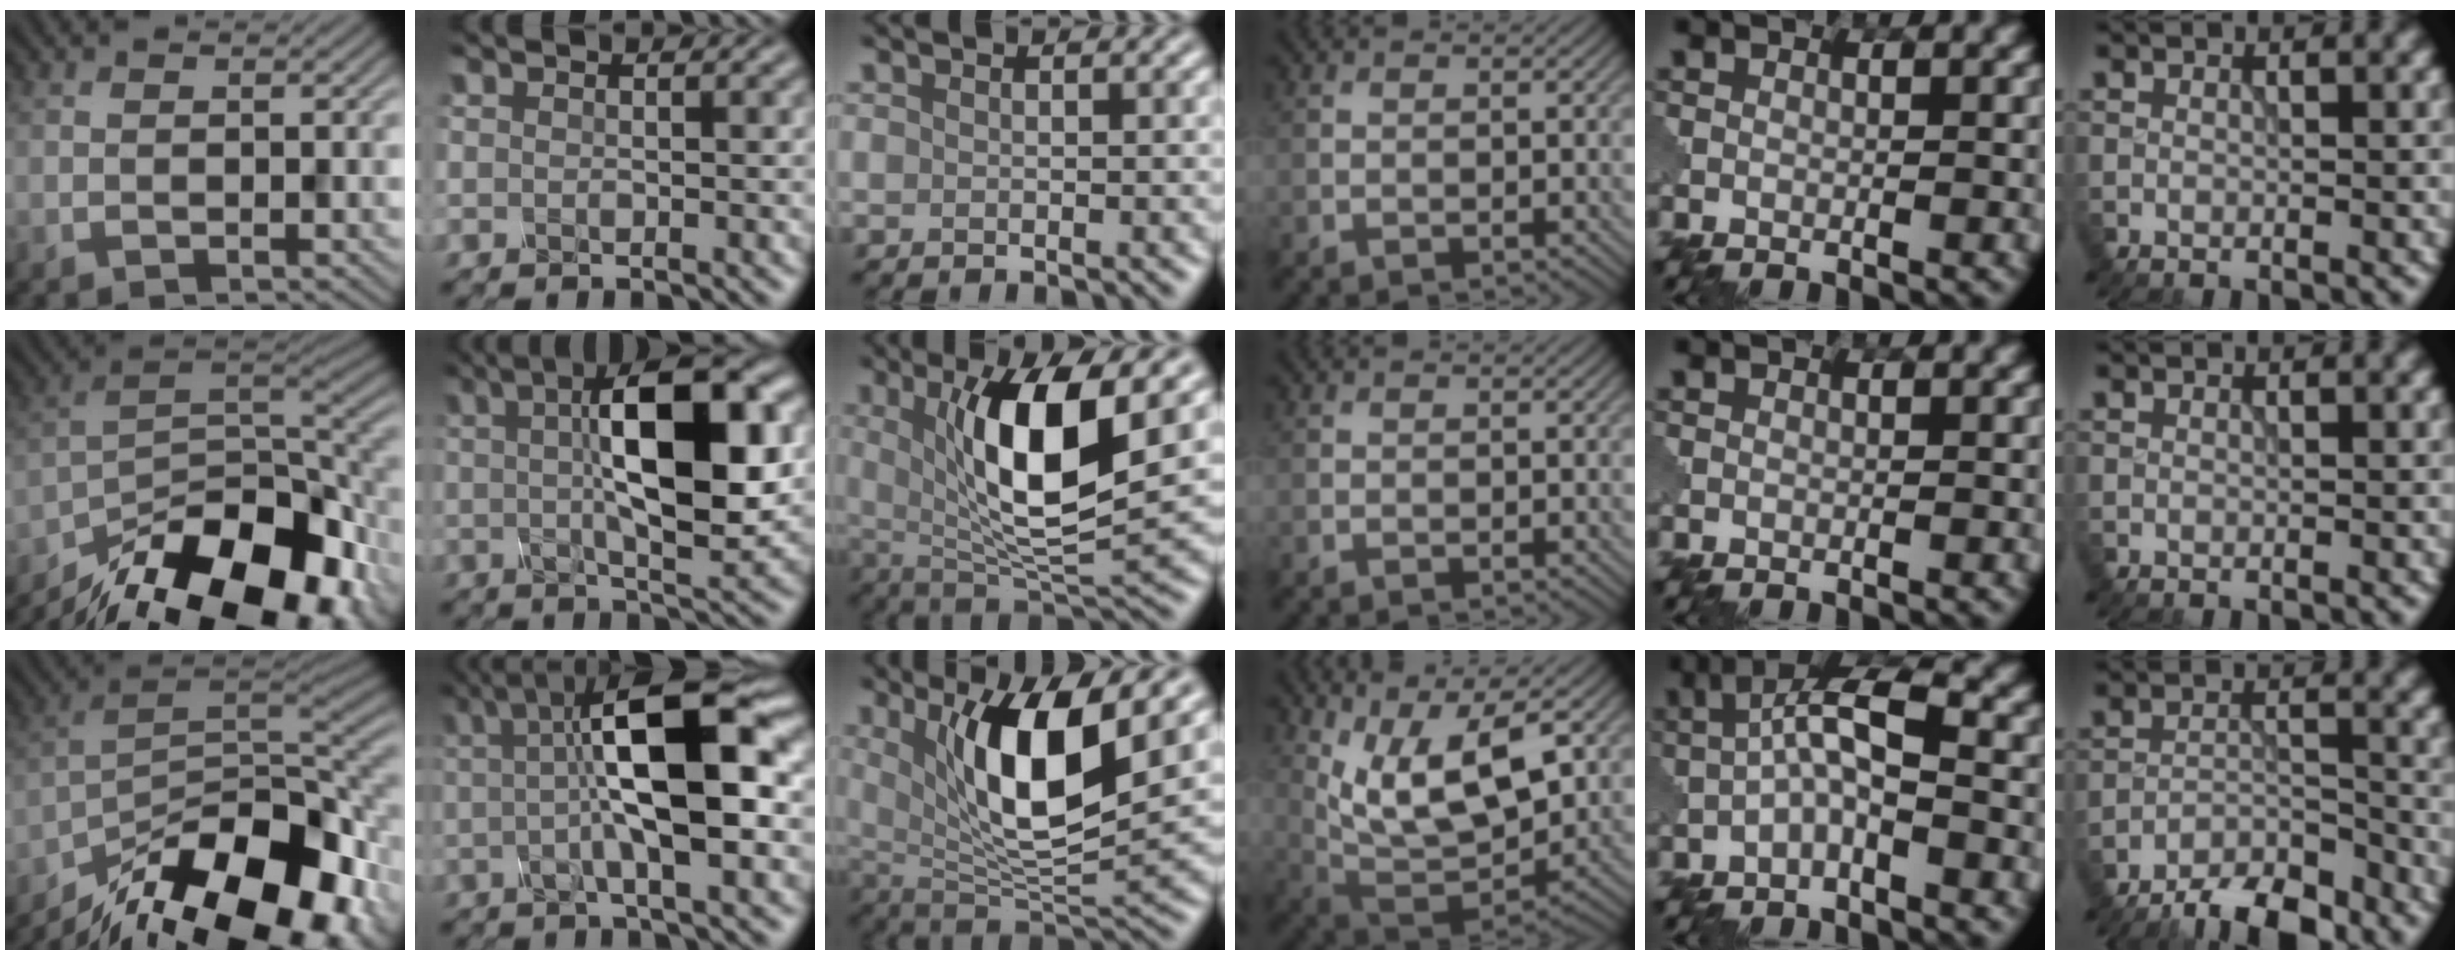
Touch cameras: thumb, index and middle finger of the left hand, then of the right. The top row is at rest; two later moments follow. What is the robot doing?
{"motion": "disassemble", "object": "glue stick"}